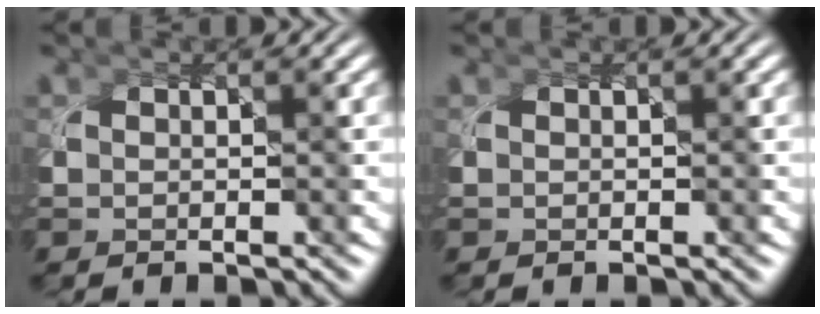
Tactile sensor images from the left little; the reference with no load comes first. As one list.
[{"total": 0.0}]